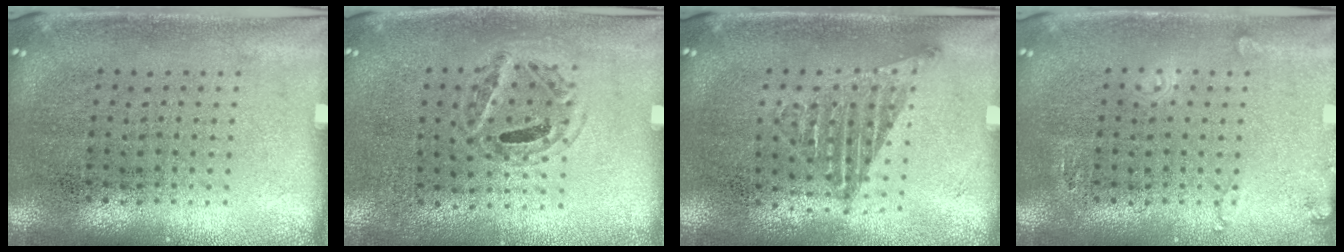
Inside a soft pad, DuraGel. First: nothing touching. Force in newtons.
{"total": 1.0, "press": 0.7, "slide": 0.6}
{"total": 1.2, "press": 1.0, "slide": 0.6}
{"total": 1.3, "press": 1.3, "slide": 0.2}